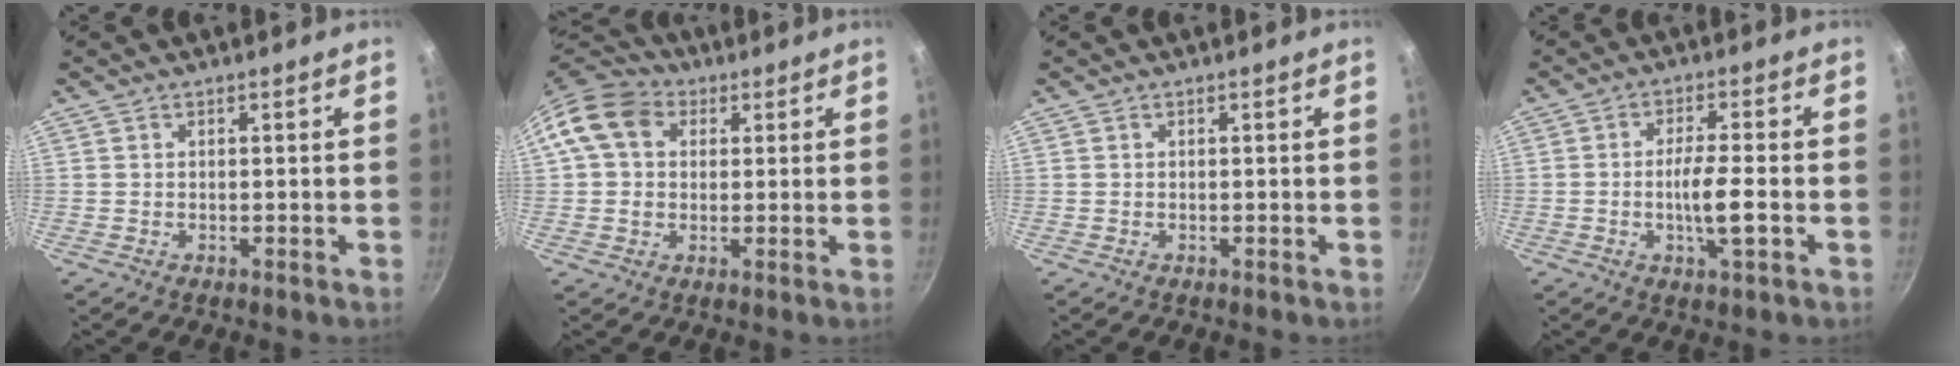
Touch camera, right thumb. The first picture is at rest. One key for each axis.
{"total": 10.6, "fx": 2.8, "fy": 8.4, "fz": 5.9, "tx": -0.089, "ty": 0.015, "tz": 0.032}
{"total": 0.0}
{"total": 6.7, "fx": -1.7, "fy": 1.1, "fz": 6.4, "tx": -0.117, "ty": 0.010, "tz": -0.032}